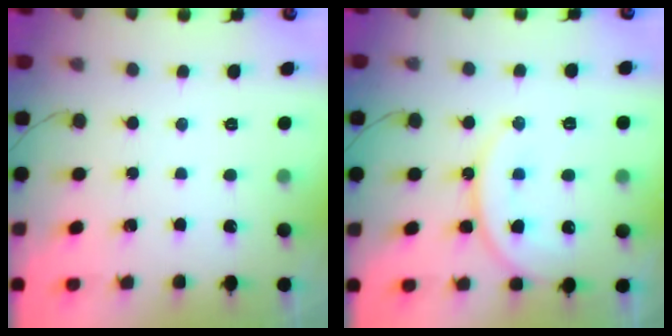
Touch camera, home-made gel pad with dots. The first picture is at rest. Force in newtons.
{"total": 15.0, "press": 14.9, "slide": 1.7}